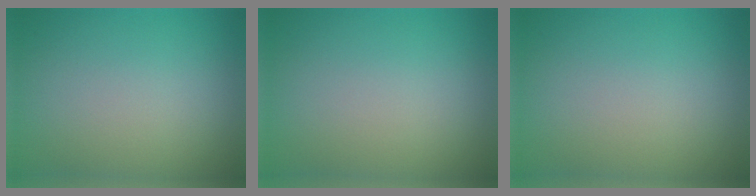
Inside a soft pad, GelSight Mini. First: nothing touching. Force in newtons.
{"total": 0.0}
{"total": 0.0}